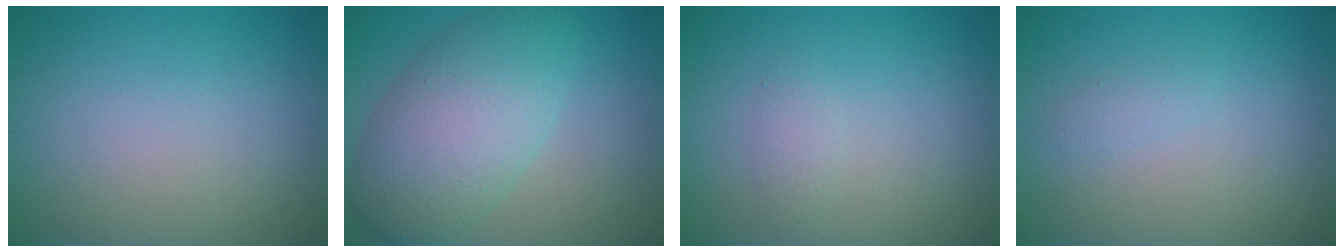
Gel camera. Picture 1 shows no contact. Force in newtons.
{"total": 7.7, "press": 7.7, "slide": 0.3}
{"total": 1.1, "press": 1.1, "slide": 0.0}
{"total": 0.8, "press": 0.7, "slide": 0.1}